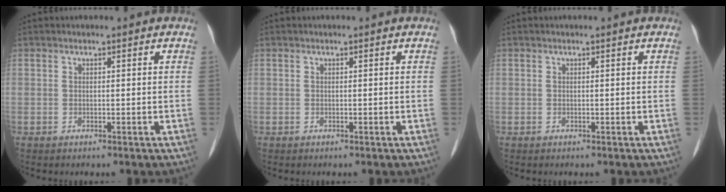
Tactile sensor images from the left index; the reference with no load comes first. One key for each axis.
{"total": 0.0}
{"total": 0.0}